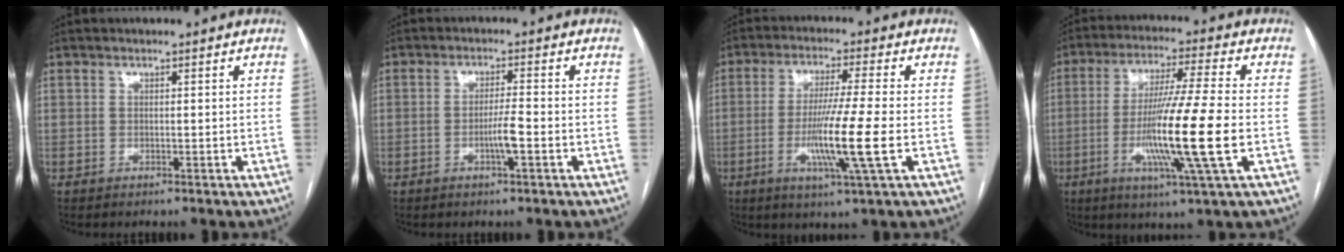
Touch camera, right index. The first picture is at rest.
{"total": 3.6, "force": [-1.2, 0.0, 3.4], "torque": [-0.063, -0.003, -0.023]}
{"total": 10.4, "force": [-2.4, -1.1, 10.1], "torque": [-0.192, -0.020, -0.047]}
{"total": 14.6, "force": [-3.0, -1.2, 14.2], "torque": [-0.270, -0.020, -0.063]}